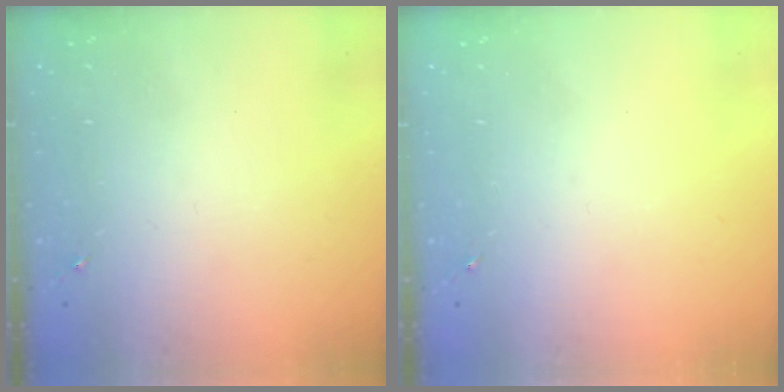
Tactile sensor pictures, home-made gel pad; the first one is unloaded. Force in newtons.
{"total": 0.0}